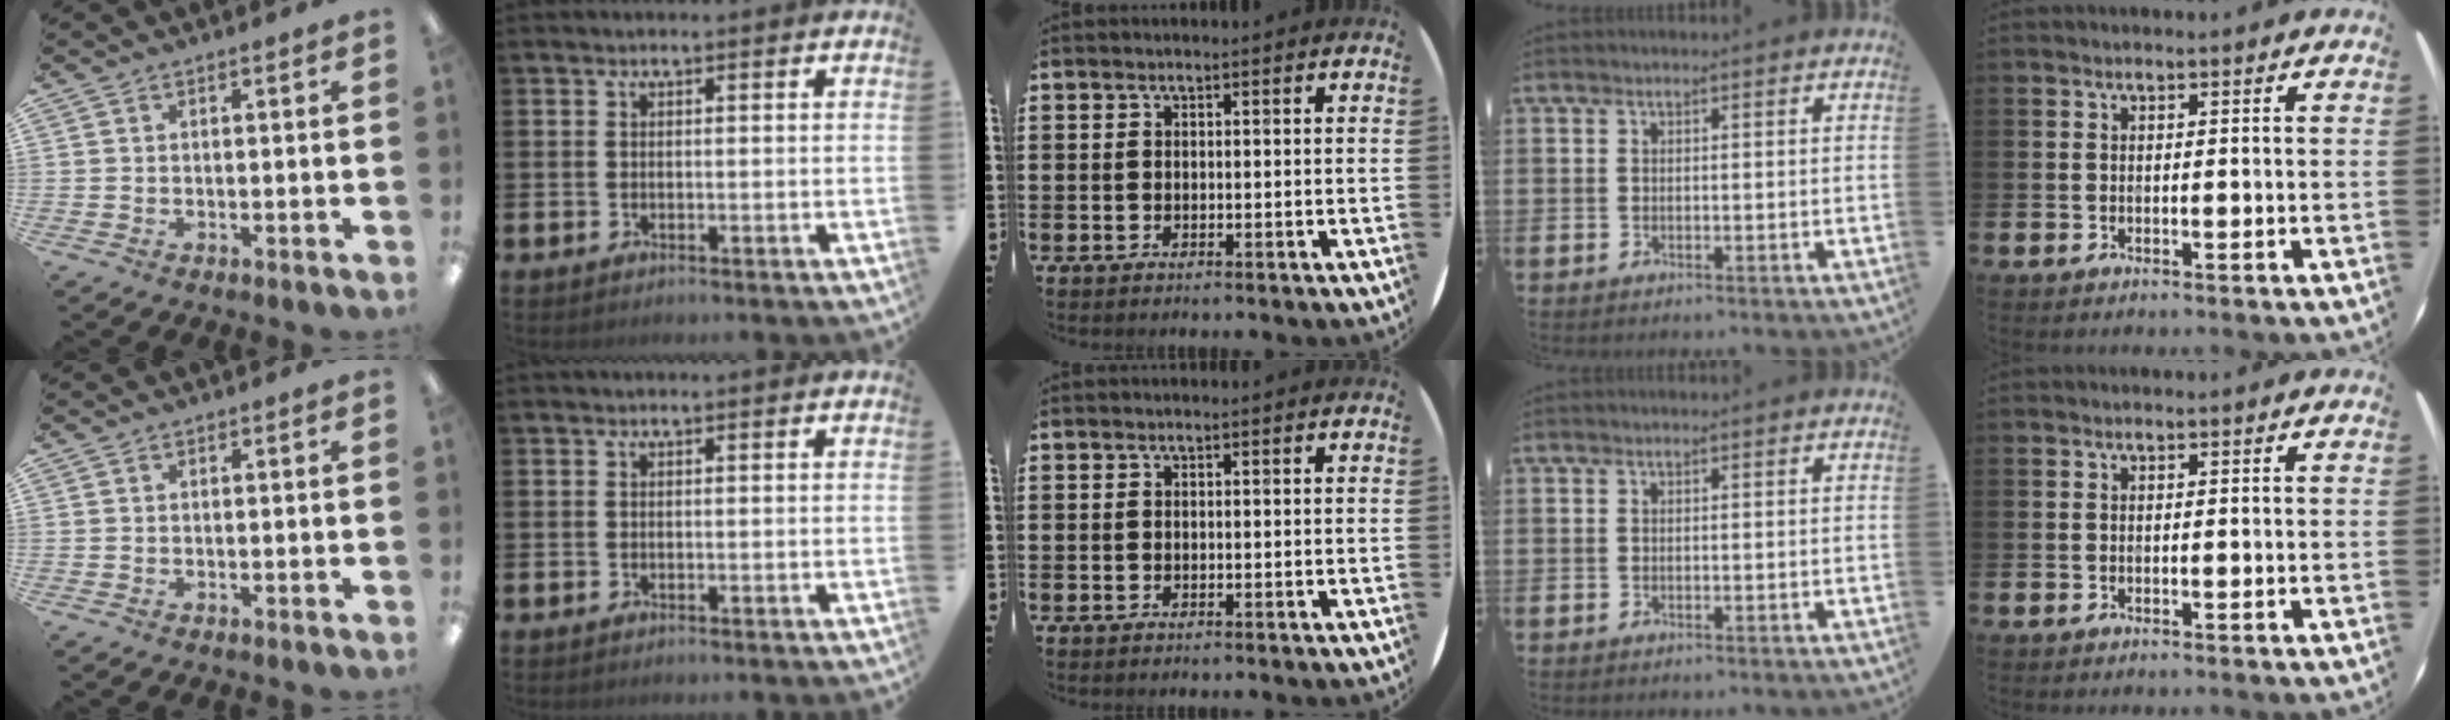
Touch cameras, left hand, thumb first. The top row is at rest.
{}